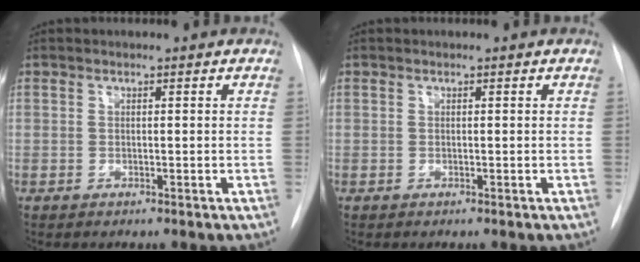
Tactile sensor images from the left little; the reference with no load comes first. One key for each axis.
{"total": 0.0}